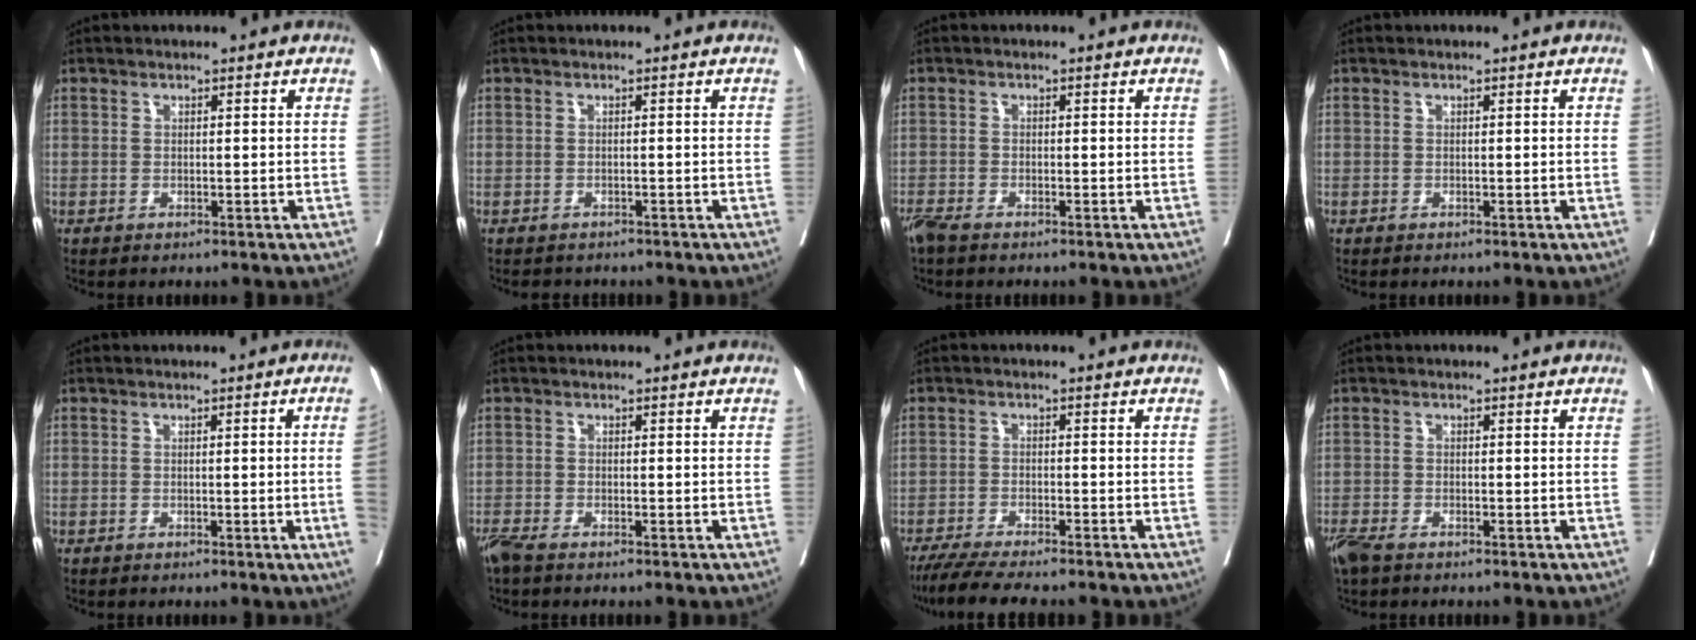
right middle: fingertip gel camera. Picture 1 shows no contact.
{"total": 2.9, "force": [-2.6, 1.2, 0.4], "torque": [-0.007, -0.003, -0.036]}
{"total": 2.4, "force": [-2.0, 0.5, 1.1], "torque": [-0.026, -0.008, -0.041]}
{"total": 0.0}
{"total": 2.9, "force": [-0.4, -0.9, 2.7], "torque": [-0.030, -0.004, -0.004]}
{"total": 2.6, "force": [-2.2, 0.5, 1.3], "torque": [-0.030, -0.009, -0.045]}
{"total": 9.8, "force": [-8.5, 0.8, 5.0], "torque": [-0.072, -0.021, -0.134]}
{"total": 4.1, "force": [-3.2, 1.4, 2.2], "torque": [-0.048, -0.011, -0.061]}